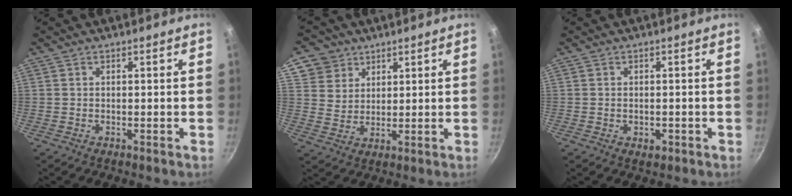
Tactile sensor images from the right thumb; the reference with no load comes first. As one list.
[{"total": 7.3, "force": [4.2, 5.8, 1.2], "torque": [0.012, -0.004, 0.076]}, {"total": 2.0, "force": [-0.7, 1.3, 1.3], "torque": [-0.018, -0.001, -0.009]}]